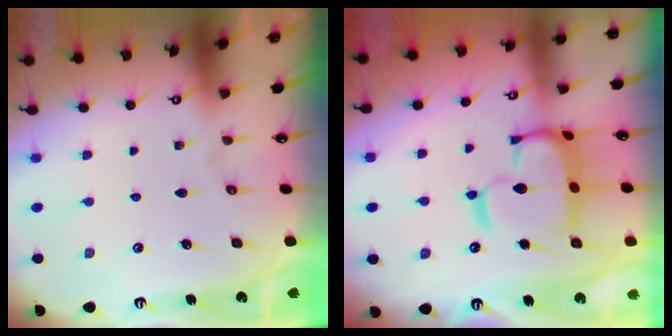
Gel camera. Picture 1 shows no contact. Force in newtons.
{"total": 11.8, "press": 11.7, "slide": 1.4}